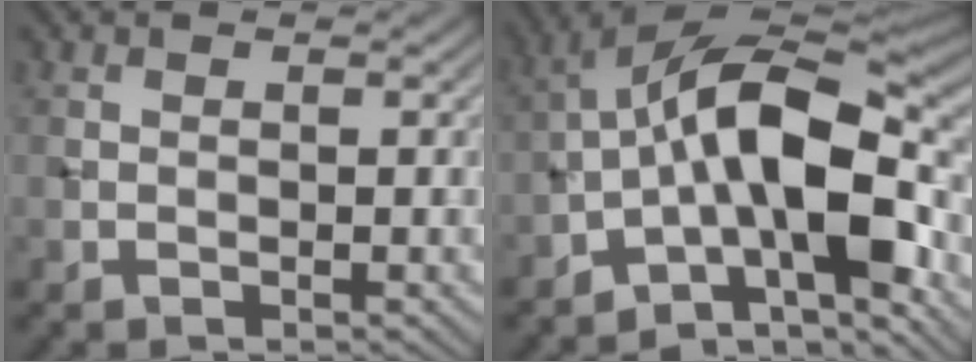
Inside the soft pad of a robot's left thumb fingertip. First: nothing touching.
{"total": 14.9, "force": [-4.4, 6.1, 12.9], "torque": [-0.189, 0.018, -0.090]}